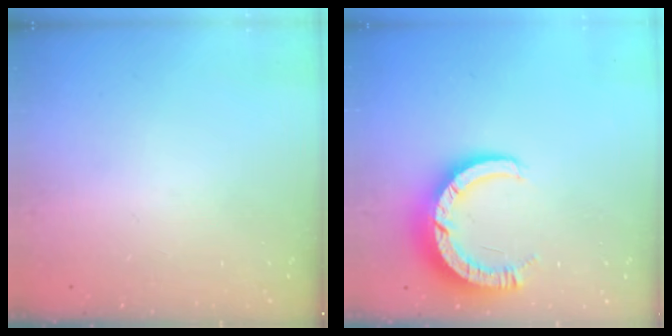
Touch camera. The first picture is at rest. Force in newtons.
{"total": 9.2, "press": 9.2, "slide": 0.7}